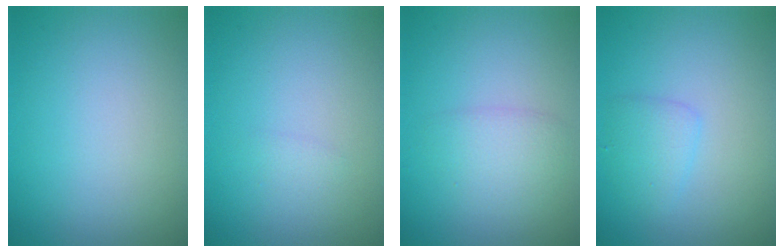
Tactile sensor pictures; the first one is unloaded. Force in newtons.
{"total": 0.5, "press": 0.5, "slide": 0.0}
{"total": 2.1, "press": 2.1, "slide": 0.1}
{"total": 1.8, "press": 1.8, "slide": 0.0}